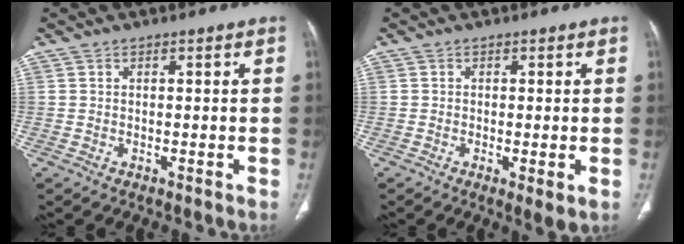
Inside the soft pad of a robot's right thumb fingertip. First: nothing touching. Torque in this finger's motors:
{"motor_torque": [-0.53, 0.77, -0.20, -0.05, -0.02]}